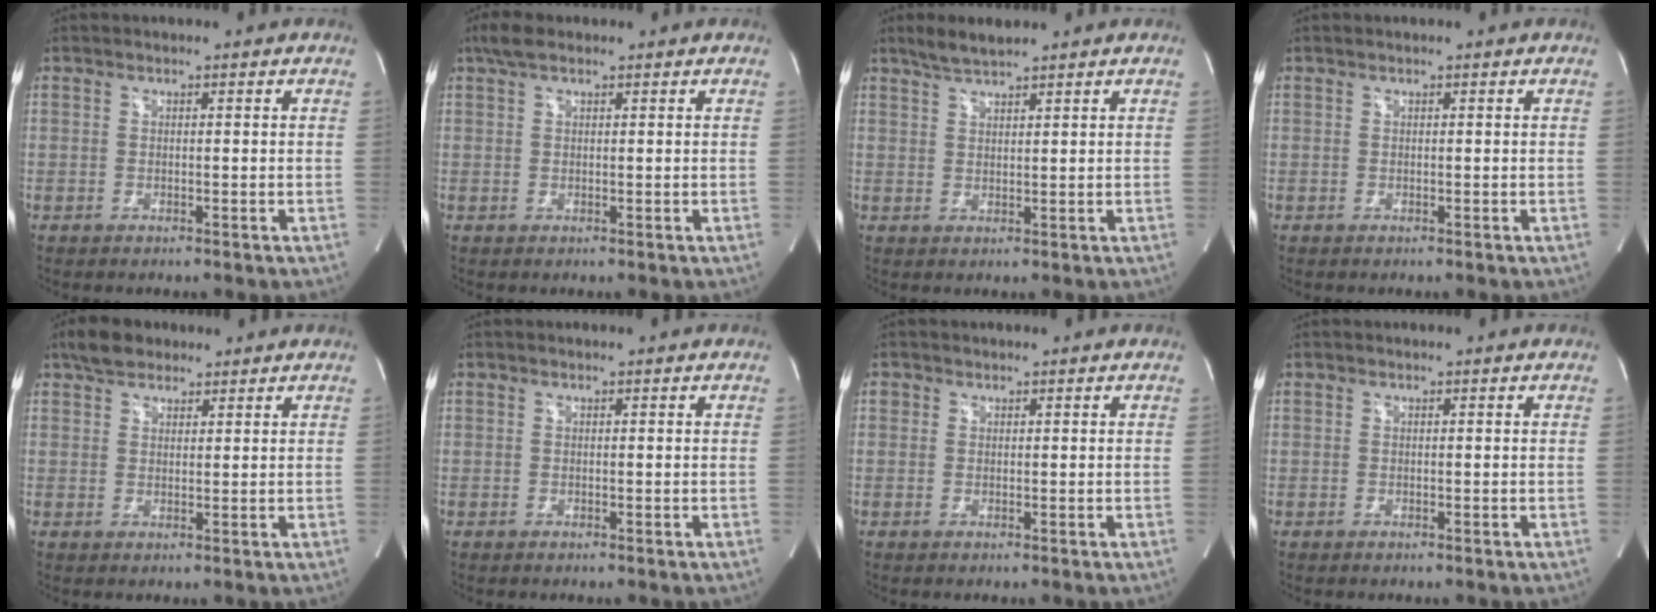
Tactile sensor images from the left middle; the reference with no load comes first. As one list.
[{"total": 2.9, "force": [2.0, 1.0, 1.8], "torque": [-0.043, 0.021, 0.040]}, {"total": 3.6, "force": [3.1, 0.3, 1.7], "torque": [-0.041, 0.009, 0.062]}, {"total": 0.0}, {"total": 4.5, "force": [3.4, 2.4, 1.6], "torque": [-0.035, 0.020, 0.061]}, {"total": 0.0}, {"total": 0.8, "force": [0.4, 0.7, 0.0], "torque": [0.008, 0.002, 0.004]}, {"total": 0.0}]